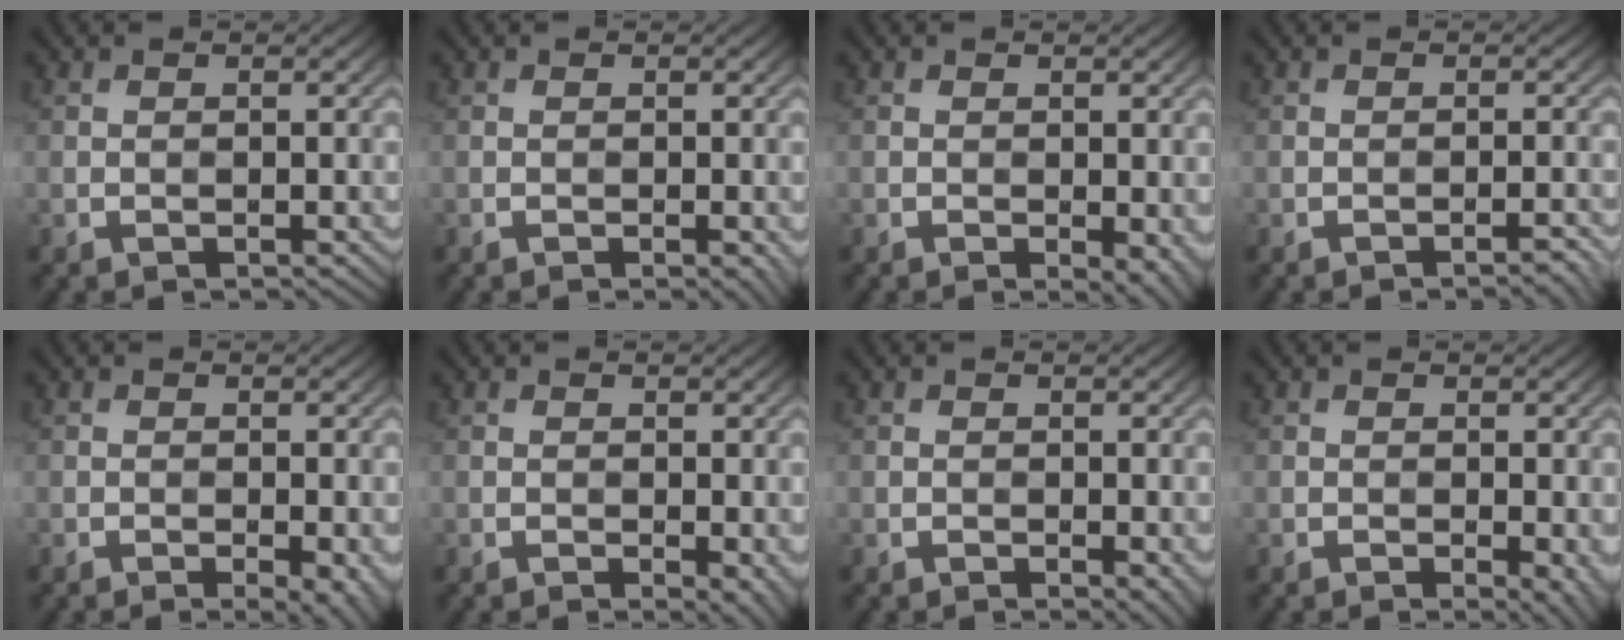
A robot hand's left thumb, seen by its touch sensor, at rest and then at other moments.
{"total": 0.8, "force": [-0.2, 0.1, 0.8], "torque": [-0.013, -0.005, -0.004]}
{"total": 2.5, "force": [-0.6, 1.0, 2.1], "torque": [-0.027, -0.006, -0.005]}
{"total": 1.3, "force": [-0.9, 0.1, 0.9], "torque": [-0.010, 0.006, -0.016]}
{"total": 2.6, "force": [-0.9, 0.5, 2.3], "torque": [-0.034, -0.004, -0.009]}
{"total": 2.0, "force": [-0.5, 0.9, 1.8], "torque": [-0.022, -0.007, -0.003]}
{"total": 1.3, "force": [-0.2, 0.5, 1.1], "torque": [-0.016, -0.008, -0.001]}
{"total": 2.0, "force": [-0.4, 0.6, 1.9], "torque": [-0.025, -0.008, -0.003]}